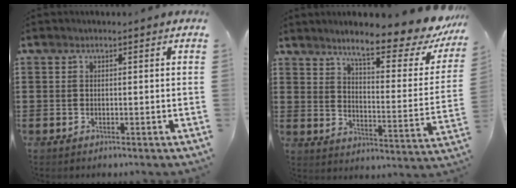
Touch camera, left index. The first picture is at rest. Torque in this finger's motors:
{"motor_torque": [1.69, -0.45, 0.77, 0.20]}